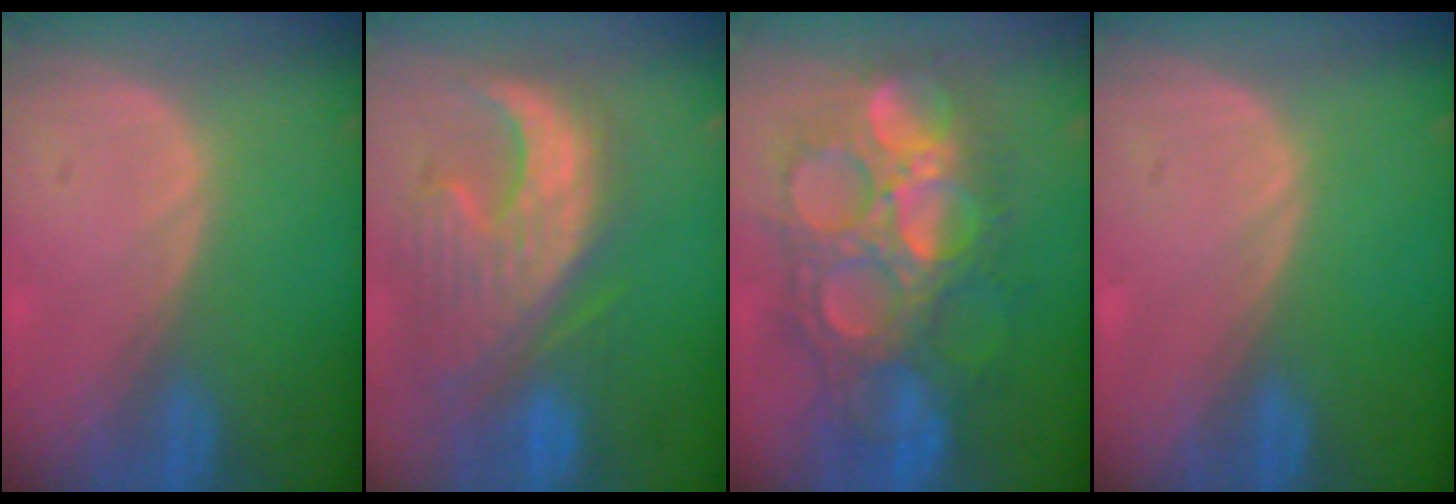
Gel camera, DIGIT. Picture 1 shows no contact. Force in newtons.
{"total": 12.3, "press": 11.1, "slide": 5.3}
{"total": 13.5, "press": 13.4, "slide": 1.6}
{"total": 0.0}